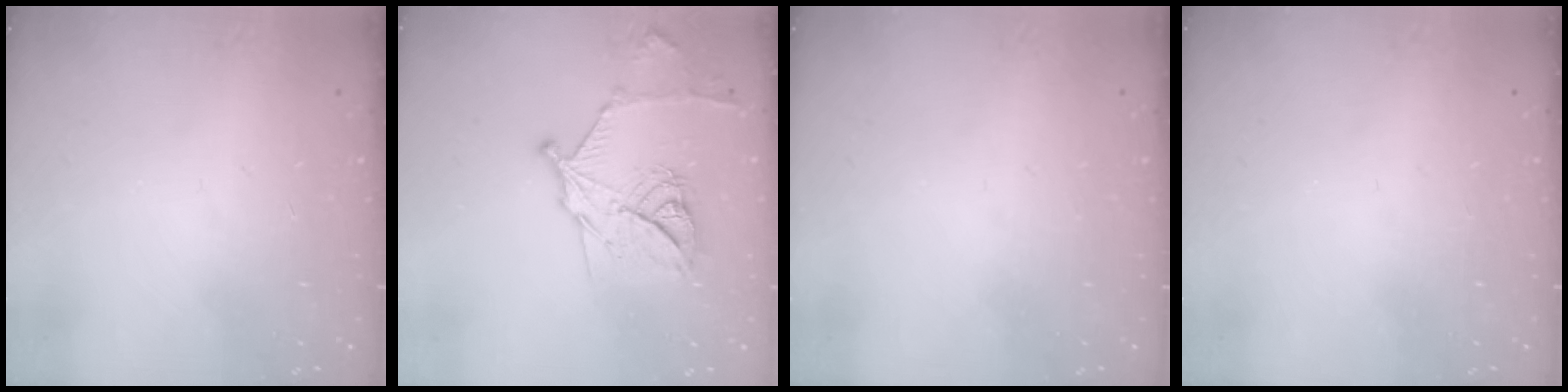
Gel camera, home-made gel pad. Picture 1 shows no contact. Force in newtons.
{"total": 16.4, "press": 16.3, "slide": 1.0}
{"total": 0.0}
{"total": 0.0}